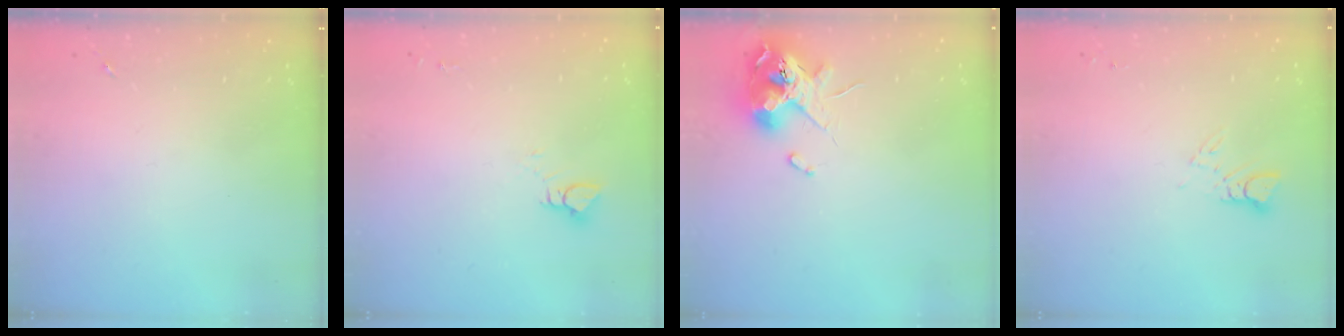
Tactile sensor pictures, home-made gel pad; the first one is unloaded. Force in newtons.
{"total": 4.3, "press": 4.3, "slide": 0.4}
{"total": 11.9, "press": 11.8, "slide": 1.5}
{"total": 3.0, "press": 3.0, "slide": 0.3}